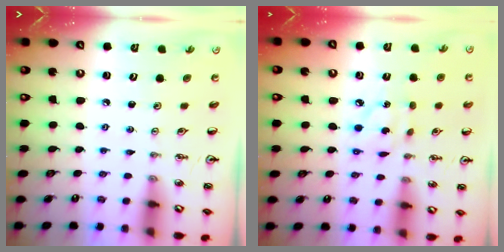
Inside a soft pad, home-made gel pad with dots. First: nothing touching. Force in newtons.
{"total": 4.9, "press": 4.8, "slide": 0.3}